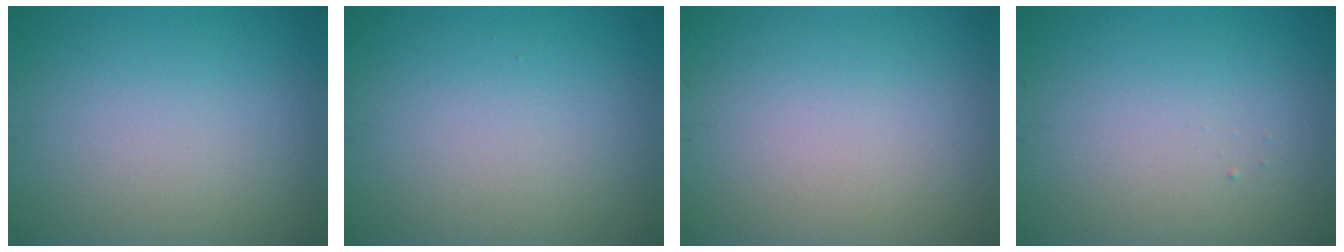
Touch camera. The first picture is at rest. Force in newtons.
{"total": 0.0}
{"total": 0.0}
{"total": 0.0}